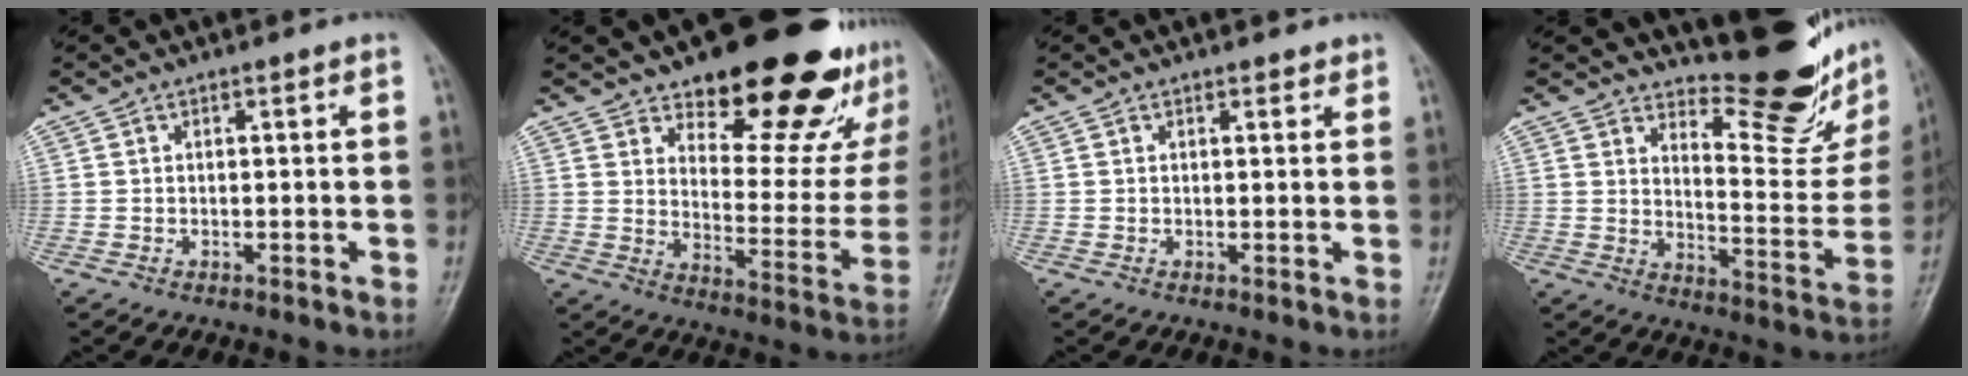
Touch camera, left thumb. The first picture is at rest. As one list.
[{"total": 25.3, "force": [17.7, 10.1, 15.0], "torque": [-0.157, -0.111, 0.238]}, {"total": 1.3, "force": [1.0, 0.7, 0.5], "torque": [0.004, -0.005, 0.008]}, {"total": 18.2, "force": [14.9, 4.9, 9.2], "torque": [-0.084, -0.143, 0.199]}]